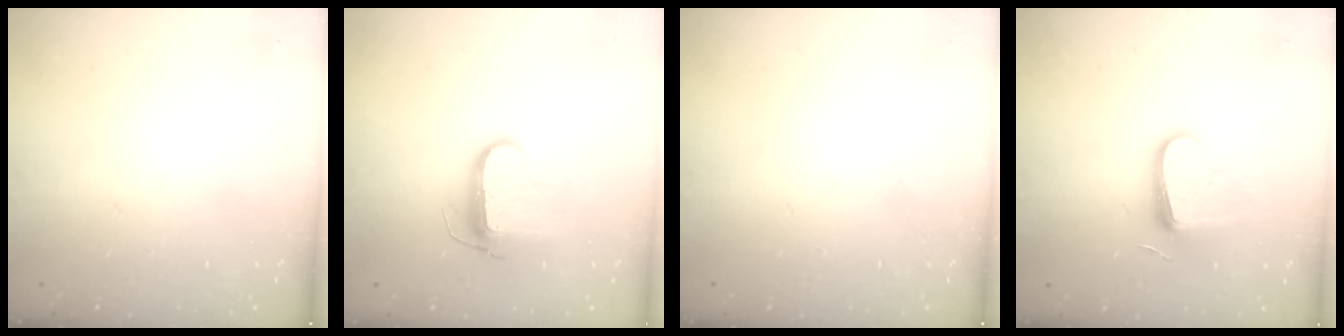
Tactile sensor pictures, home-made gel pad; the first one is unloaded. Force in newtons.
{"total": 9.9, "press": 9.8, "slide": 0.5}
{"total": 0.0}
{"total": 11.6, "press": 11.6, "slide": 0.5}